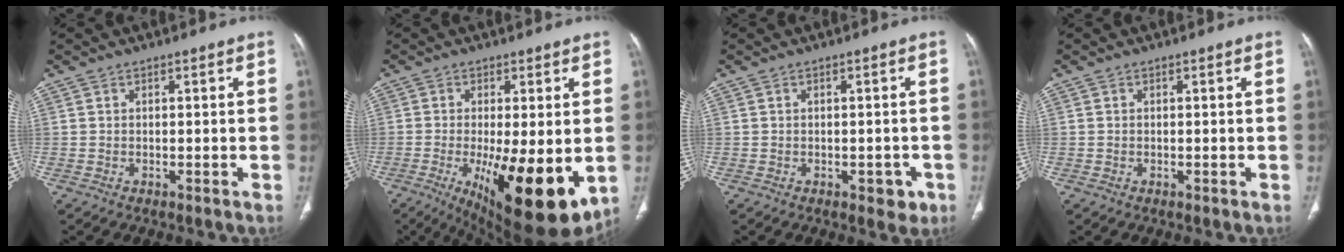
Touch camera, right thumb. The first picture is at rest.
{"total": 18.5, "force": [-4.5, 6.1, 16.9], "torque": [-0.228, -0.034, -0.045]}
{"total": 3.2, "force": [-1.4, 1.9, 2.1], "torque": [-0.006, 0.004, -0.014]}
{"total": 0.0}